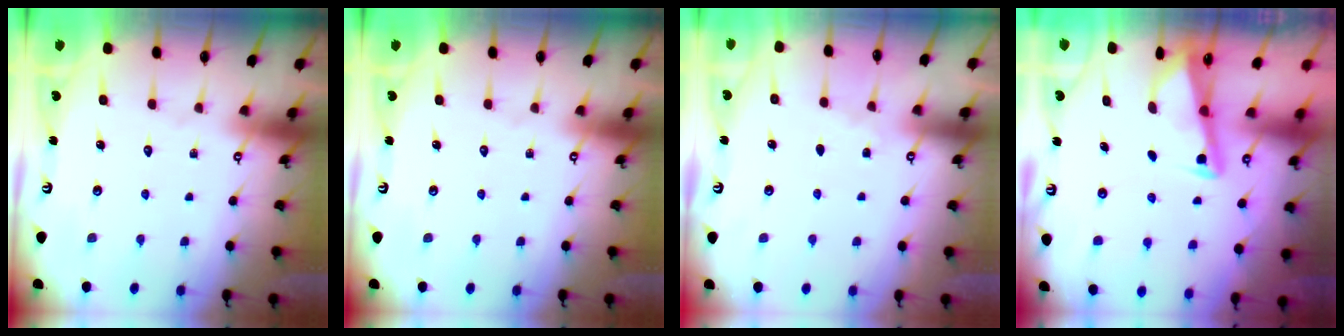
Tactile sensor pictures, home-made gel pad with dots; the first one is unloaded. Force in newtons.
{"total": 0.0}
{"total": 2.7, "press": 2.6, "slide": 0.5}
{"total": 2.8, "press": 2.7, "slide": 0.4}